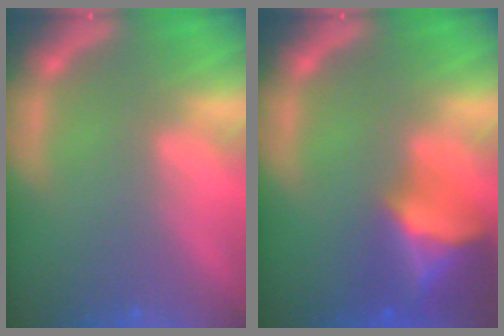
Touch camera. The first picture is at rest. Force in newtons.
{"total": 7.5}